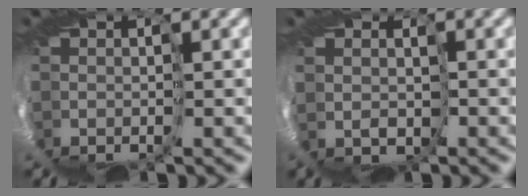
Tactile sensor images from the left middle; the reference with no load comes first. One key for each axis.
{"total": 2.1, "fx": 1.9, "fy": 0.2, "fz": -0.8, "tx": 0.012, "ty": -0.002, "tz": 0.036}